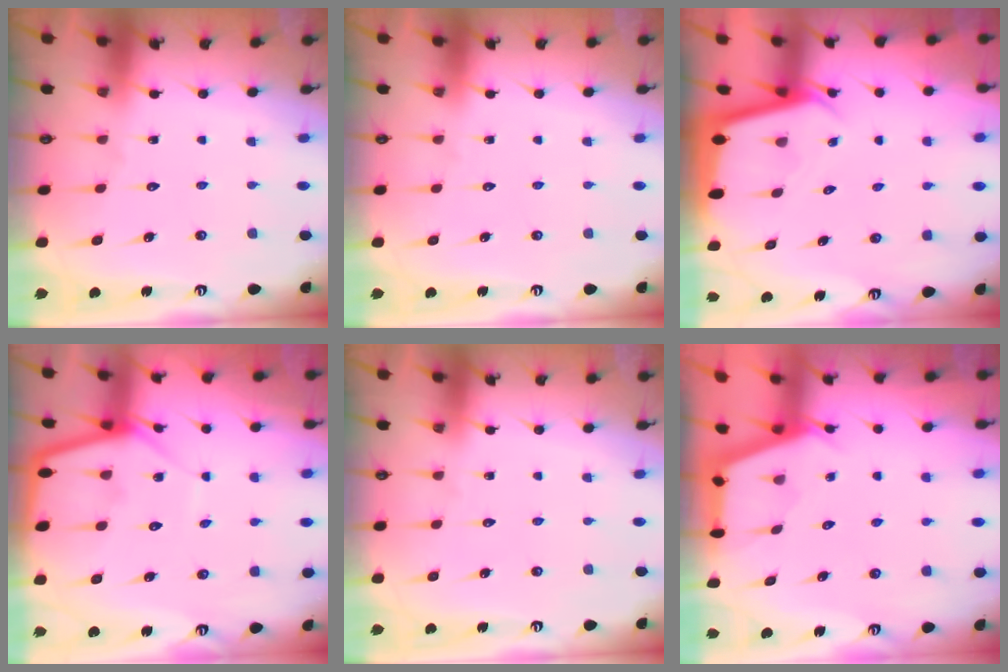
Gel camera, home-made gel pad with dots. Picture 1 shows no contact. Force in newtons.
{"total": 0.0}
{"total": 2.5, "press": 2.5, "slide": 0.1}
{"total": 7.7, "press": 7.7, "slide": 0.5}
{"total": 0.0}
{"total": 2.8, "press": 2.8, "slide": 0.4}